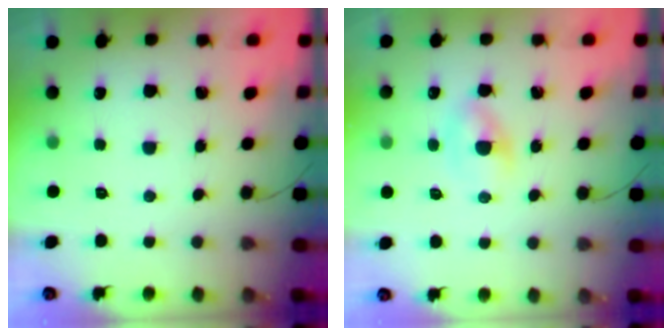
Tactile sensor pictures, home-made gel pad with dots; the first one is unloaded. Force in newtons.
{"total": 3.4, "press": 3.2, "slide": 1.1}